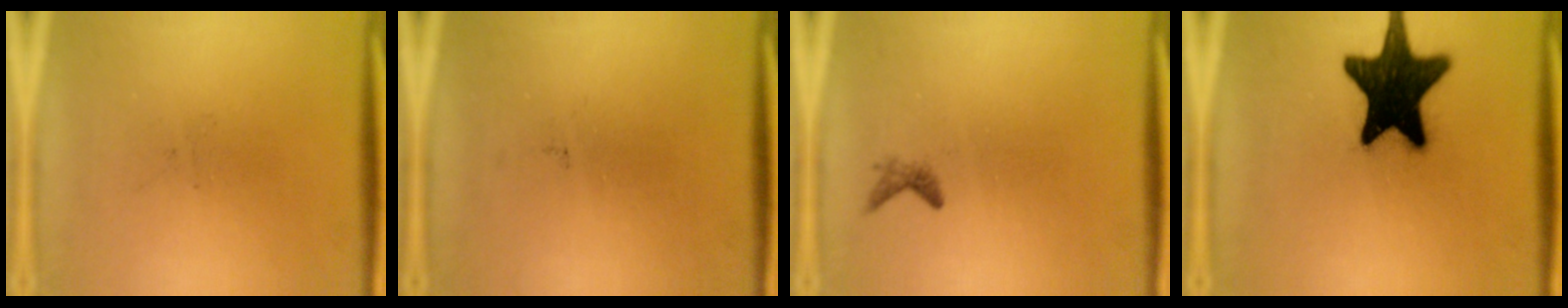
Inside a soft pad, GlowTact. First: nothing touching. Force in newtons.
{"total": 0.0}
{"total": 0.9}
{"total": 19.2}